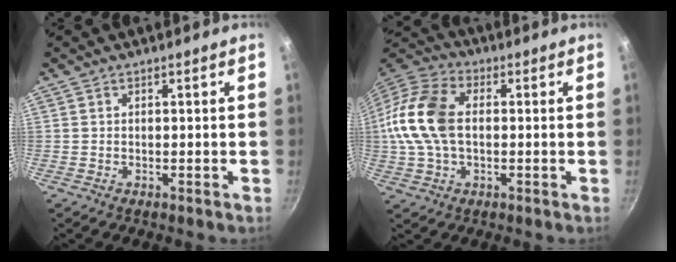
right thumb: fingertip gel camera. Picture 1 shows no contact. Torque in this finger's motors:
{"motor_torque": [2.50, 2.51, 0.87, -0.81, 0.20]}